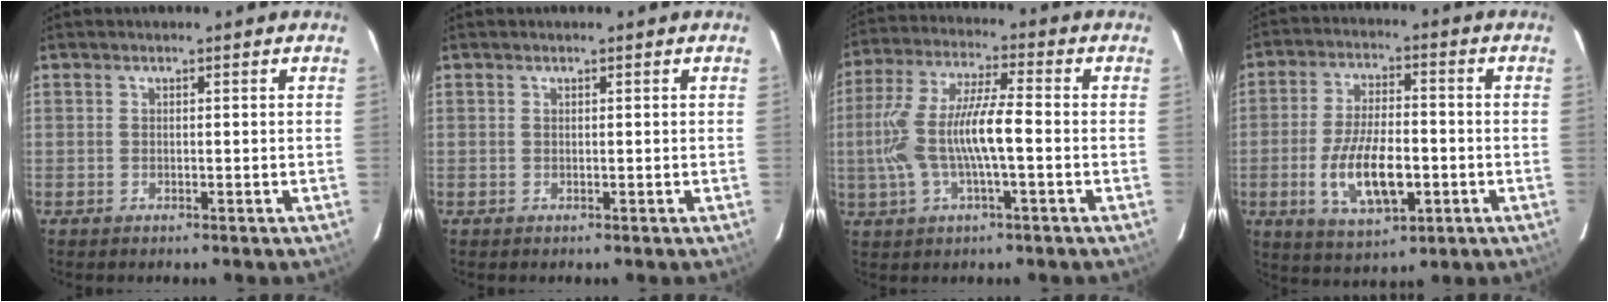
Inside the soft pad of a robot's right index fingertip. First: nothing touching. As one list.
[{"total": 0.0}, {"total": 12.6, "force": [-2.0, 2.8, 12.1], "torque": [-0.247, 0.005, -0.035]}, {"total": 12.6, "force": [-3.4, 5.4, 10.8], "torque": [-0.216, -0.009, -0.051]}]